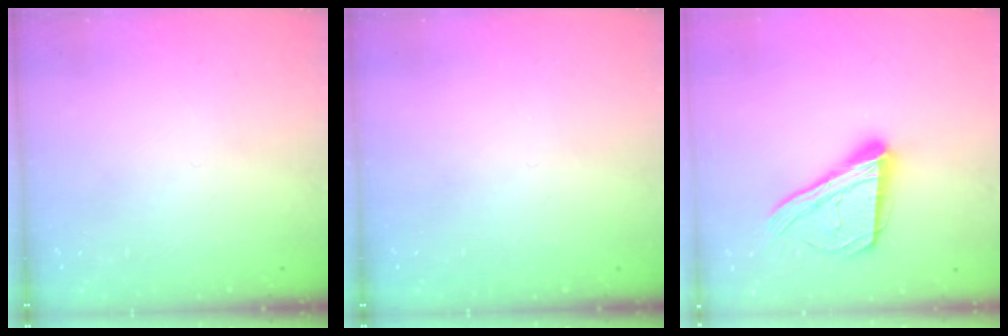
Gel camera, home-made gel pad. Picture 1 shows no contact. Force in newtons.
{"total": 0.0}
{"total": 17.8, "press": 17.7, "slide": 2.4}